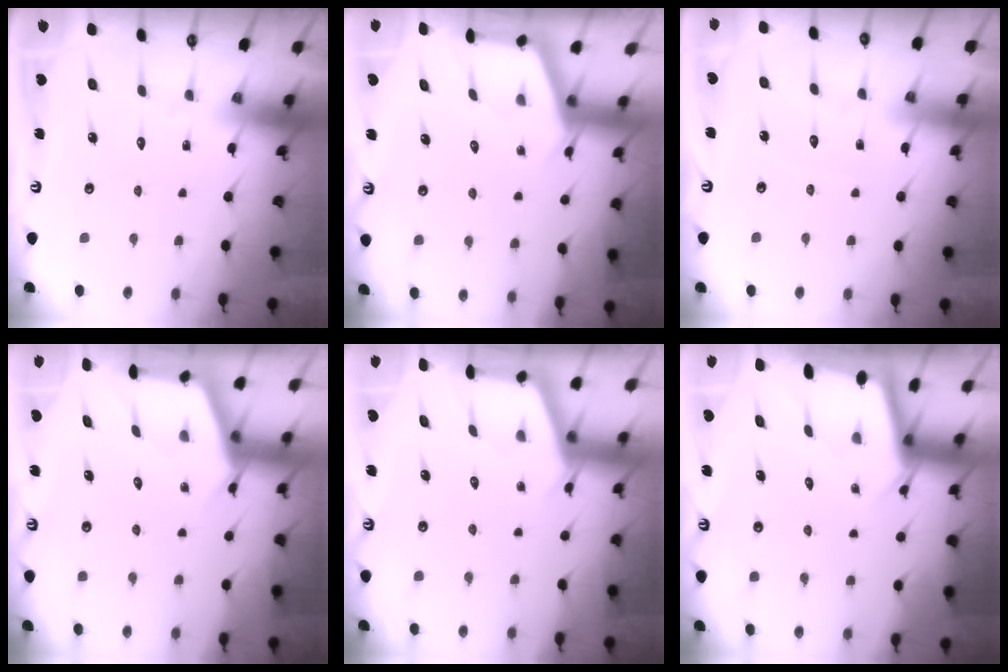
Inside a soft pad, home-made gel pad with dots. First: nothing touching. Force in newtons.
{"total": 2.9, "press": 2.9, "slide": 0.3}
{"total": 2.3, "press": 2.2, "slide": 0.3}
{"total": 2.7, "press": 2.7, "slide": 0.4}
{"total": 2.9, "press": 2.9, "slide": 0.3}
{"total": 2.3, "press": 2.3, "slide": 0.1}